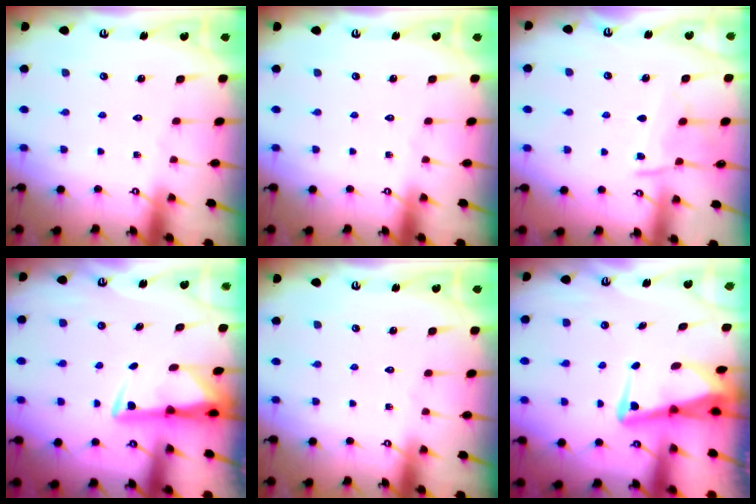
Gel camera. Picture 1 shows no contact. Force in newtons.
{"total": 0.0}
{"total": 9.0, "press": 9.0, "slide": 0.8}
{"total": 3.0, "press": 2.9, "slide": 0.5}
{"total": 0.0}
{"total": 5.2, "press": 4.8, "slide": 2.0}